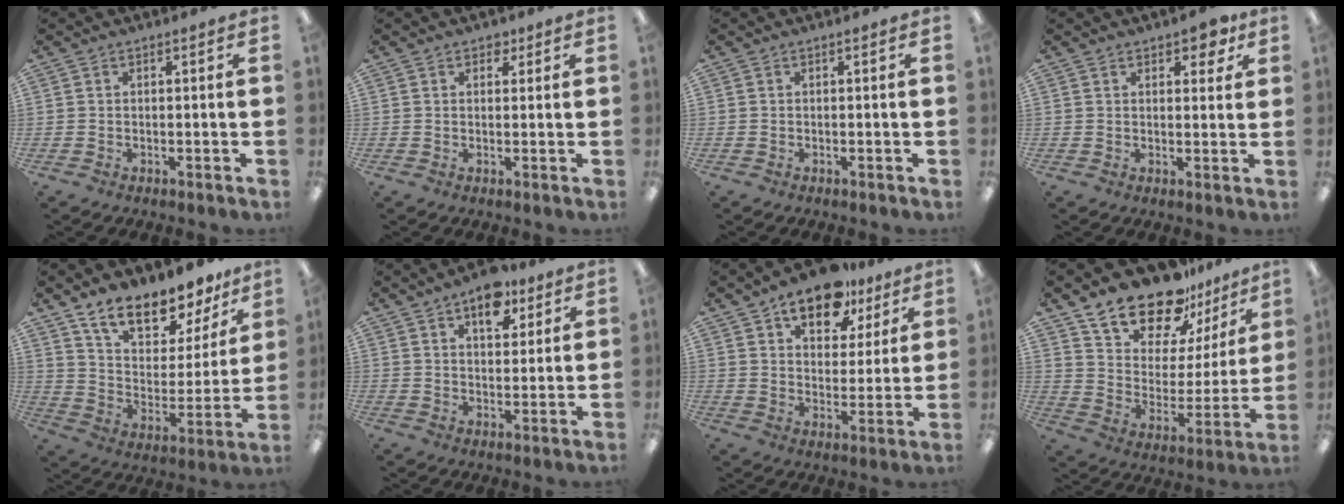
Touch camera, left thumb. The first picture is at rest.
{"total": 2.3, "force": [1.5, 1.5, 0.9], "torque": [-0.002, -0.003, 0.024]}
{"total": 0.0}
{"total": 4.2, "force": [2.8, 2.2, 2.3], "torque": [-0.019, -0.006, 0.043]}
{"total": 14.7, "force": [12.4, 5.3, 5.9], "torque": [-0.110, -0.089, 0.220]}
{"total": 10.1, "force": [6.1, 5.6, 5.9], "torque": [-0.065, -0.028, 0.101]}
{"total": 13.2, "force": [9.5, 6.7, 6.2], "torque": [-0.088, -0.046, 0.168]}
{"total": 19.1, "force": [16.2, 8.2, 5.7], "torque": [-0.114, -0.130, 0.292]}